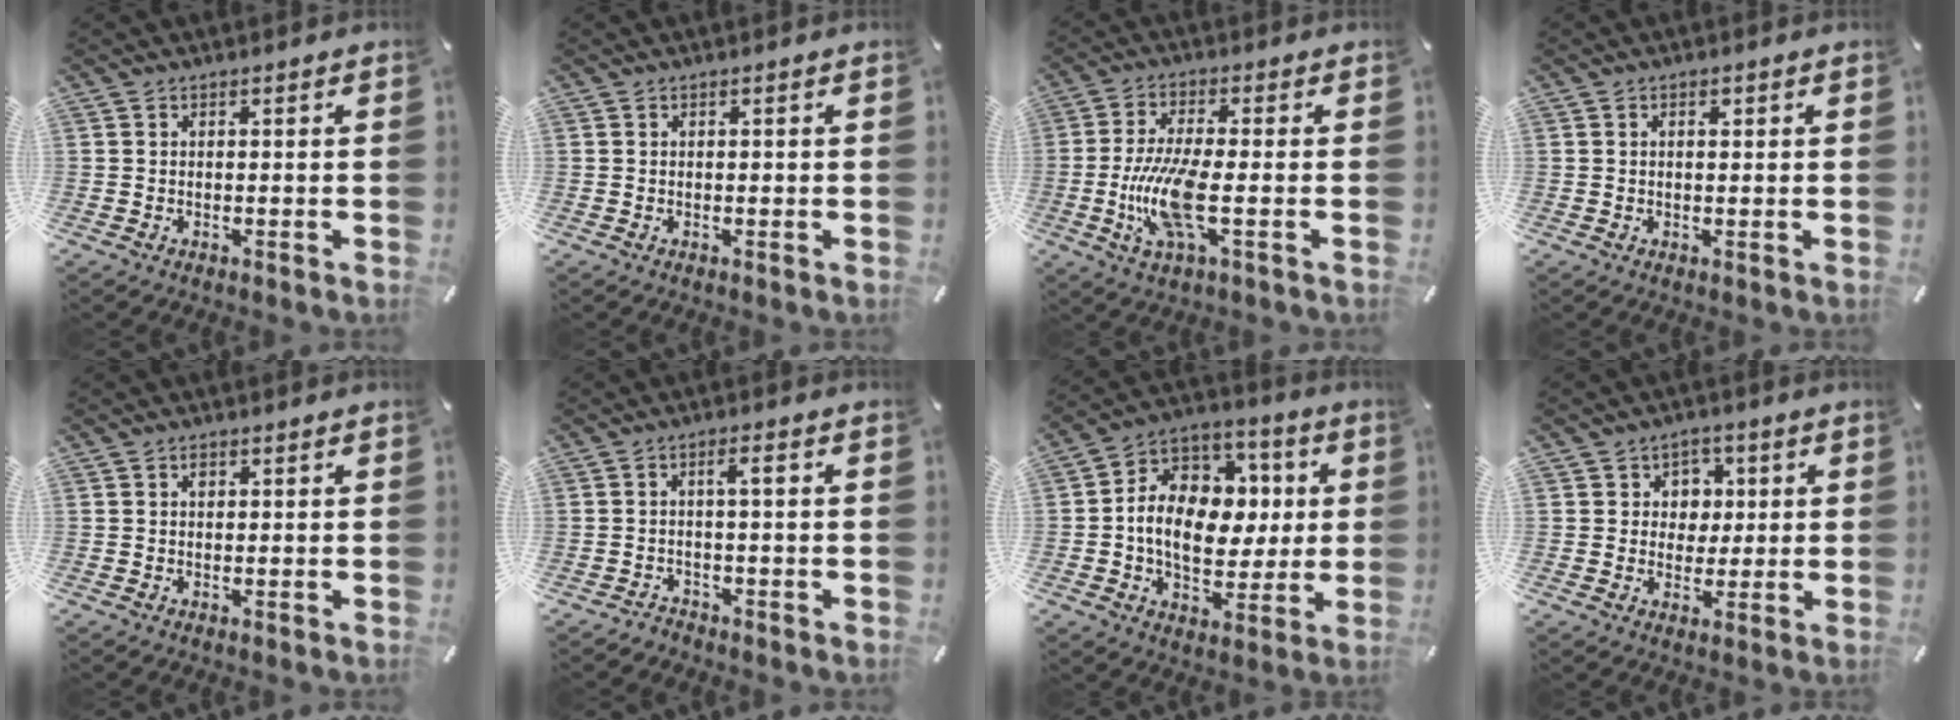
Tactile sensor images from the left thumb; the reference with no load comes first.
{"total": 0.0}
{"total": 12.0, "force": [-2.5, 3.5, 11.2], "torque": [-0.236, -0.016, -0.047]}
{"total": 1.6, "force": [0.4, 0.9, 1.3], "torque": [-0.011, 0.000, 0.002]}
{"total": 1.1, "force": [0.4, 0.8, 0.6], "torque": [-0.005, 0.000, 0.005]}
{"total": 2.5, "force": [-0.6, 1.1, 2.2], "torque": [-0.048, 0.014, -0.017]}
{"total": 14.2, "force": [-0.4, 11.3, 8.6], "torque": [-0.160, -0.002, -0.004]}
{"total": 6.1, "force": [1.1, 5.9, 1.4], "torque": [-0.017, 0.003, 0.014]}